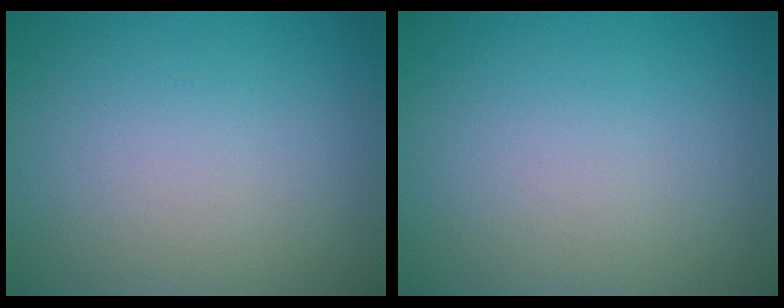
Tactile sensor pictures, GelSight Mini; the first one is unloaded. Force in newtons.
{"total": 0.0}